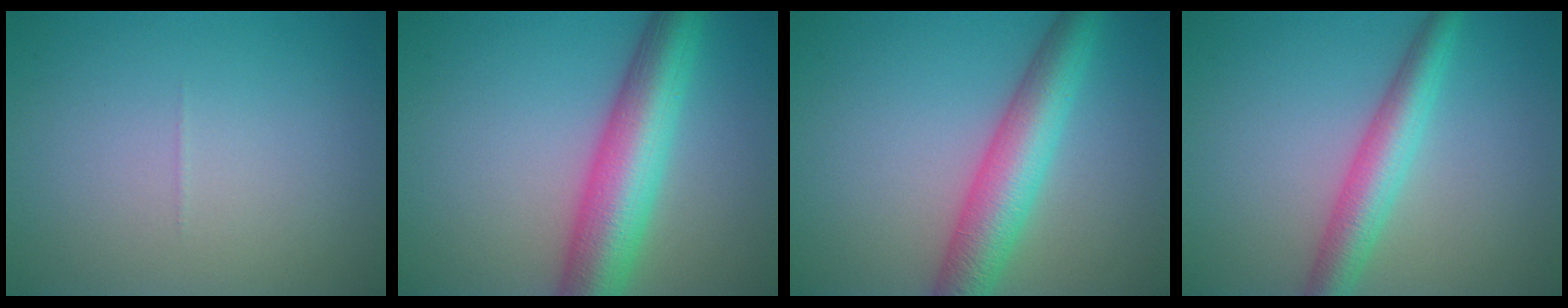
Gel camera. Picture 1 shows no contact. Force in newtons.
{"total": 8.5, "press": 8.5, "slide": 0.3}
{"total": 6.3, "press": 6.3, "slide": 0.2}
{"total": 4.4, "press": 4.4, "slide": 0.1}